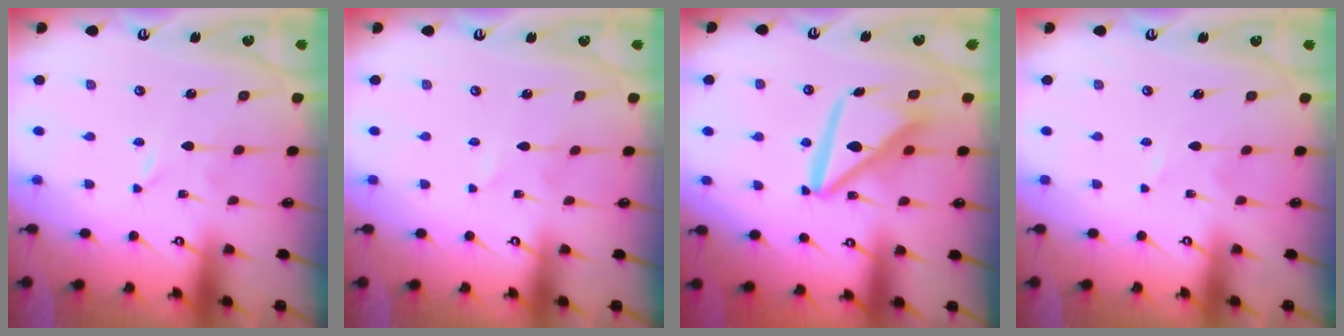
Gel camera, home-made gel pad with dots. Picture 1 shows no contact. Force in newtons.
{"total": 1.5, "press": 1.5, "slide": 0.1}
{"total": 13.3, "press": 13.2, "slide": 1.5}
{"total": 0.8, "press": 0.8, "slide": 0.2}